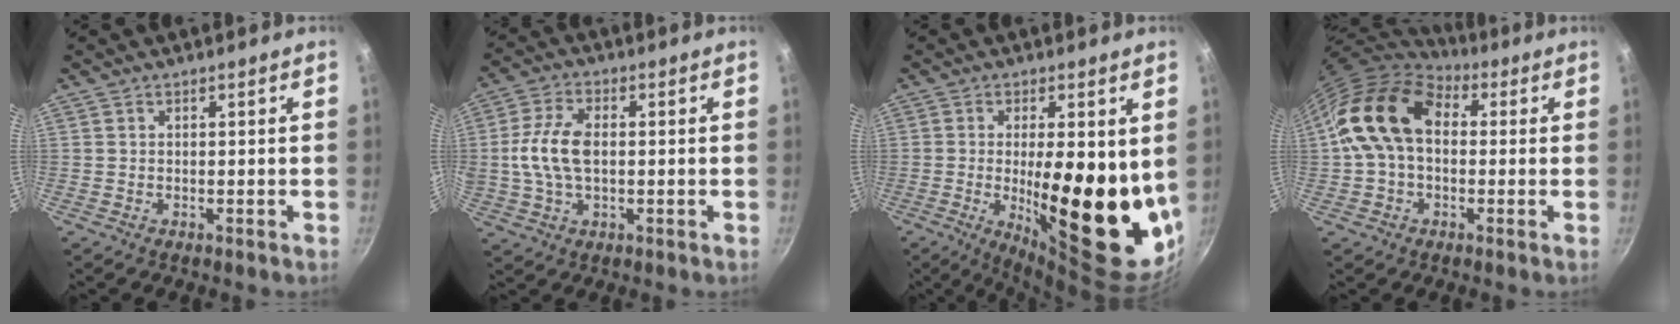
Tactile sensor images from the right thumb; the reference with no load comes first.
{"total": 9.9, "force": [0.2, 5.7, 8.1], "torque": [-0.164, 0.017, -0.001]}
{"total": 21.4, "force": [-0.5, 7.0, 20.2], "torque": [-0.264, -0.033, 0.001]}
{"total": 15.3, "force": [2.1, 10.7, 10.8], "torque": [-0.169, 0.029, 0.022]}